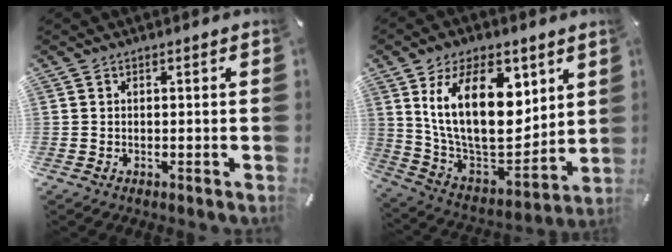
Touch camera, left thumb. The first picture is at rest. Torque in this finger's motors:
{"motor_torque": [3.14, 1.87, 1.09, 0.05, 0.93]}